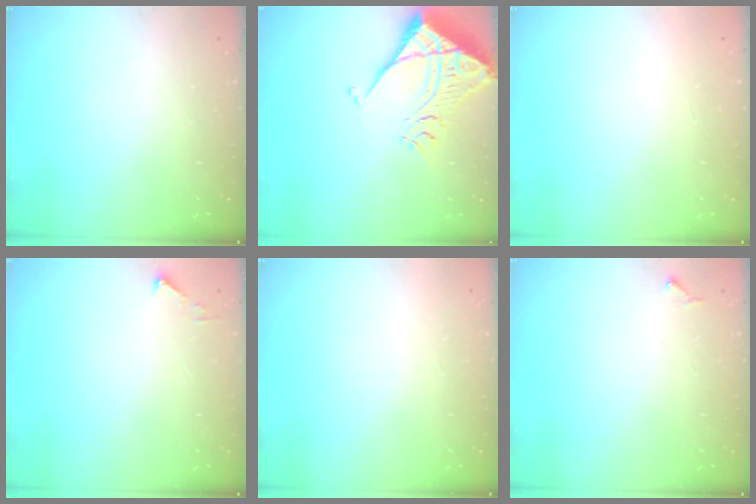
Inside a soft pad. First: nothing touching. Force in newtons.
{"total": 9.6, "press": 9.5, "slide": 1.1}
{"total": 1.7, "press": 1.7, "slide": 0.1}
{"total": 2.7, "press": 2.7, "slide": 0.3}
{"total": 1.5, "press": 1.5, "slide": 0.1}
{"total": 4.2, "press": 4.1, "slide": 0.4}